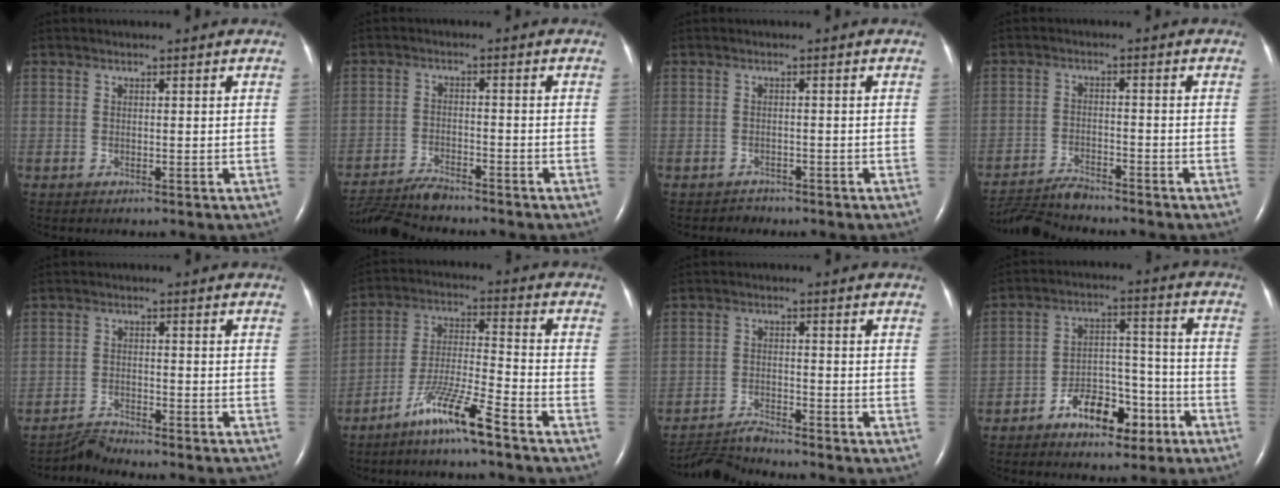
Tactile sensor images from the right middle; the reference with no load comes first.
{"total": 9.5, "force": [-9.0, 0.7, 3.0], "torque": [-0.054, -0.017, -0.154]}
{"total": 1.4, "force": [-1.2, 0.5, -0.5], "torque": [0.001, -0.003, -0.018]}
{"total": 7.3, "force": [-7.1, -0.1, 1.3], "torque": [-0.026, -0.017, -0.127]}
{"total": 5.0, "force": [-4.9, -1.1, -0.2], "torque": [0.003, -0.006, -0.082]}
{"total": 9.7, "force": [-7.2, -0.2, 6.5], "torque": [-0.127, -0.019, -0.140]}
{"total": 5.3, "force": [-5.2, -1.1, 0.2], "torque": [-0.011, -0.020, -0.095]}
{"total": 9.9, "force": [-6.0, 4.4, 6.6], "torque": [-0.110, 0.026, -0.092]}